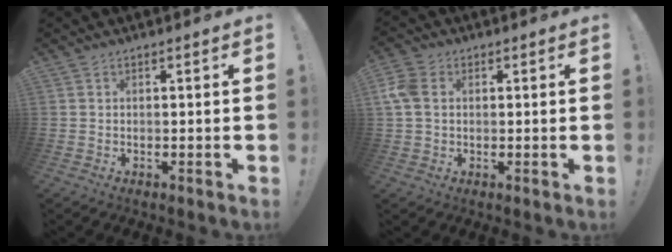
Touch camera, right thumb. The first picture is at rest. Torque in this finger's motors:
{"motor_torque": [-0.05, -0.02, -0.05, -0.03, 0.23]}